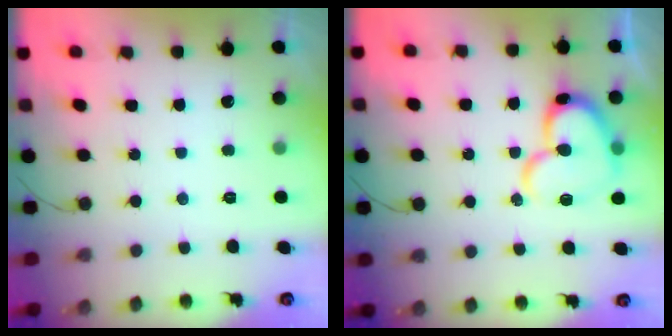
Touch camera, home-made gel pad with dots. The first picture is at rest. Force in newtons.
{"total": 15.3, "press": 15.2, "slide": 1.6}